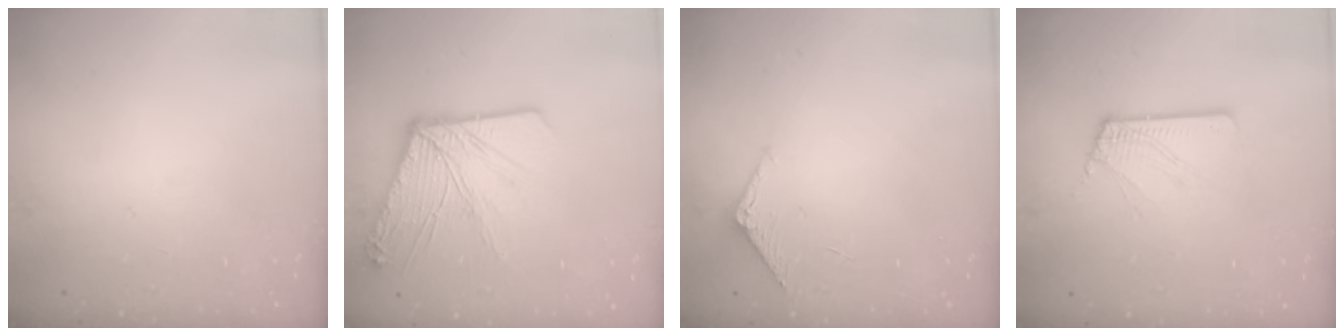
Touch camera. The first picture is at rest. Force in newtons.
{"total": 12.8, "press": 12.7, "slide": 1.4}
{"total": 5.0, "press": 4.9, "slide": 0.5}
{"total": 2.5, "press": 2.5, "slide": 0.3}